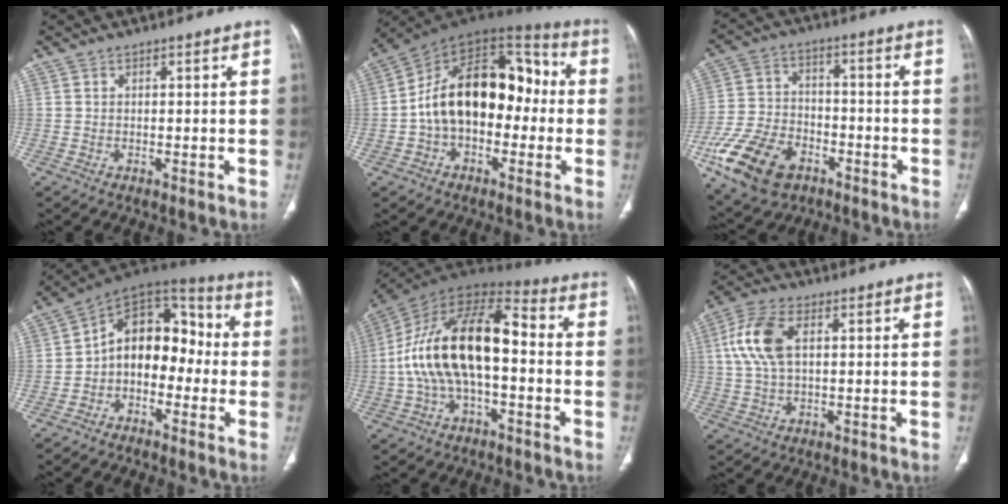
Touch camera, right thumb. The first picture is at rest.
{"total": 20.4, "force": [-1.0, 13.0, 15.7], "torque": [-0.222, 0.060, -0.025]}
{"total": 16.3, "force": [-8.0, 10.4, 9.7], "torque": [-0.182, 0.029, -0.142]}
{"total": 13.8, "force": [-1.9, 9.5, 9.8], "torque": [-0.108, 0.058, -0.049]}
{"total": 20.3, "force": [-1.3, 9.9, 17.7], "torque": [-0.328, 0.049, -0.027]}
{"total": 9.6, "force": [2.2, 5.0, 7.9], "torque": [-0.178, 0.014, 0.042]}